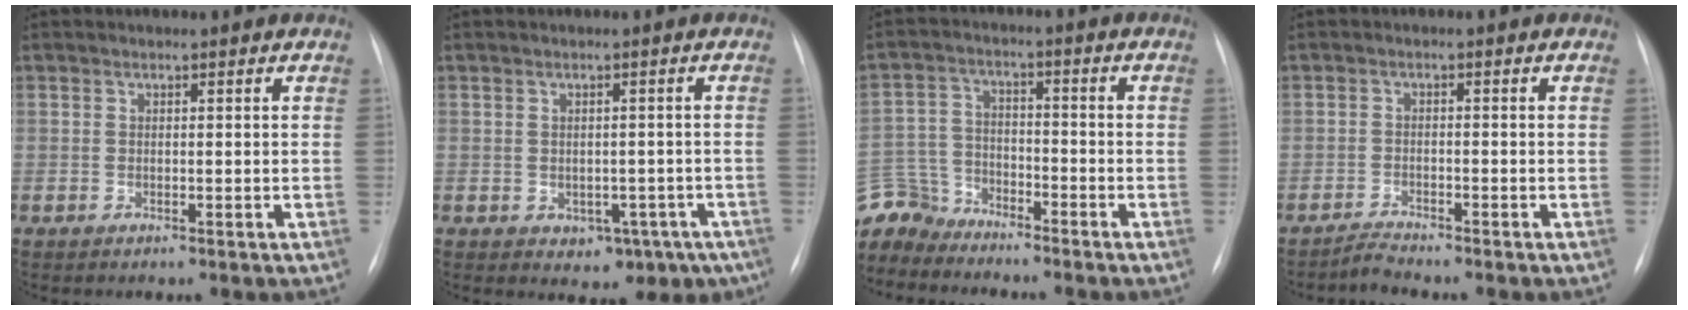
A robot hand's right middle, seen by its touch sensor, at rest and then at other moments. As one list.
[{"total": 6.4, "force": [-3.0, 4.7, 3.1], "torque": [-0.021, 0.017, -0.029]}, {"total": 9.6, "force": [-9.1, 2.8, 0.5], "torque": [-0.027, 0.011, -0.183]}, {"total": 2.0, "force": [-1.9, -0.6, -0.2], "torque": [0.002, -0.013, -0.036]}]